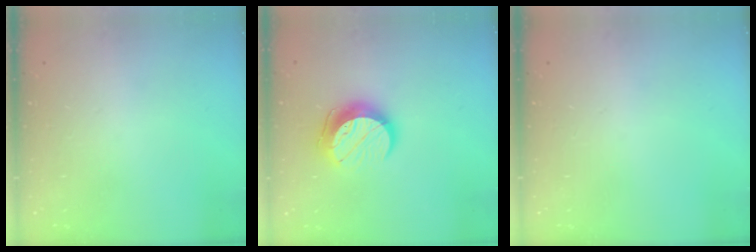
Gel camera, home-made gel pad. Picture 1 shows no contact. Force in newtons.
{"total": 11.5, "press": 11.5, "slide": 0.9}
{"total": 0.0}